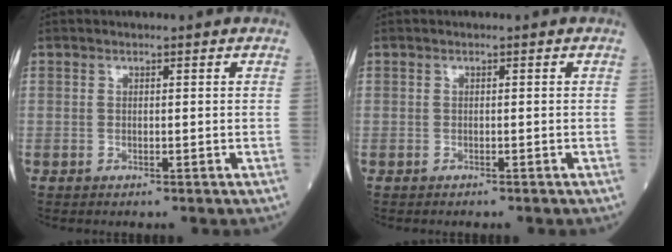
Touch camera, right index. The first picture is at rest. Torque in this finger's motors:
{"motor_torque": [0.13, -0.03, 0.08, 0.01]}